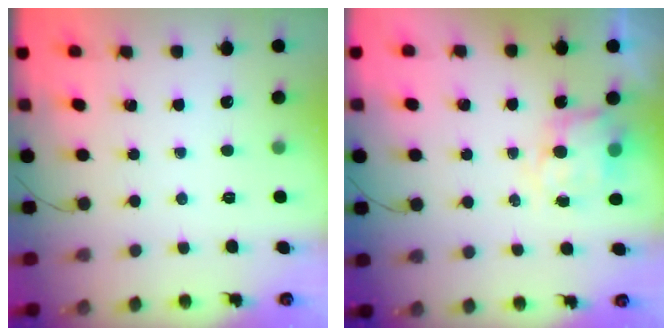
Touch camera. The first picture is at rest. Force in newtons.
{"total": 8.5, "press": 8.4, "slide": 1.0}